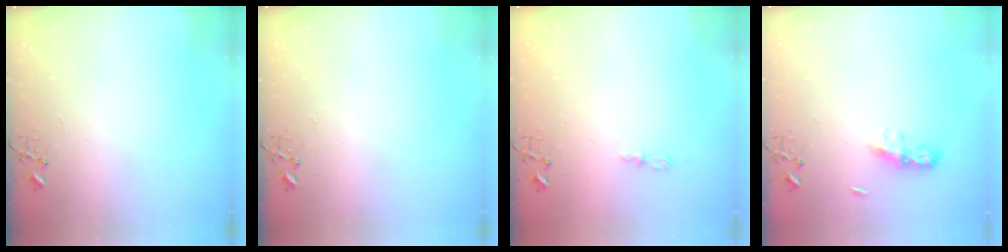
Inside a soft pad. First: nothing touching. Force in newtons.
{"total": 0.0}
{"total": 3.5, "press": 3.5, "slide": 0.5}
{"total": 7.4, "press": 7.4, "slide": 0.4}